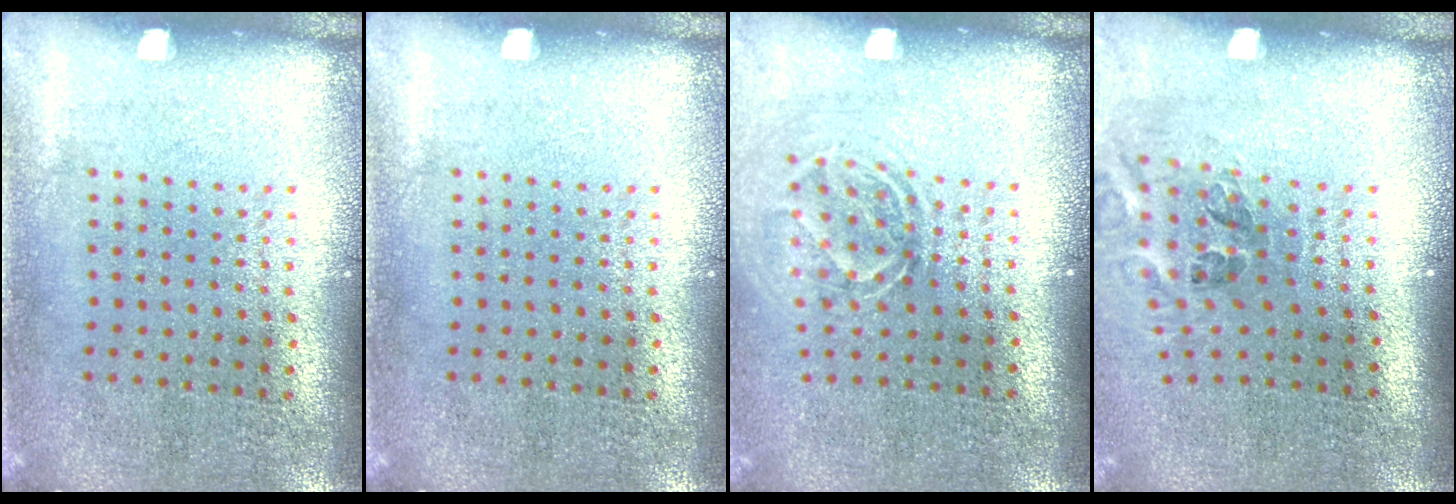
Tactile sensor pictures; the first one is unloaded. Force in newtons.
{"total": 0.0}
{"total": 1.6, "press": 1.2, "slide": 1.1}
{"total": 1.2, "press": 0.9, "slide": 0.7}